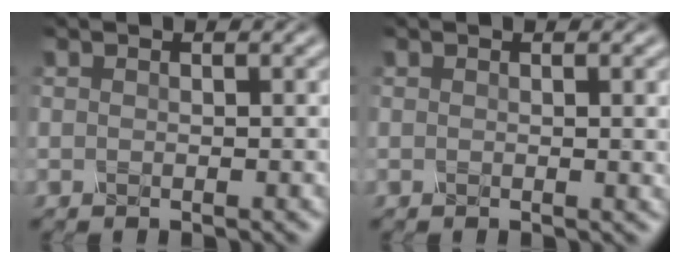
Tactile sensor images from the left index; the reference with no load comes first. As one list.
[{"total": 2.0, "force": [0.3, 0.6, 1.9], "torque": [-0.016, 0.002, -0.001]}]